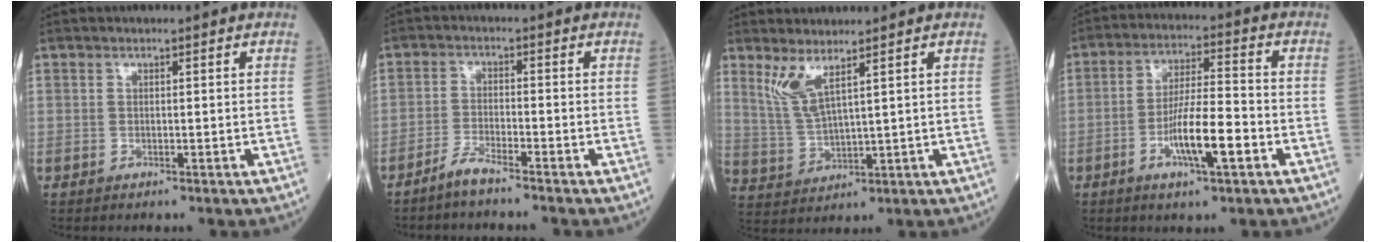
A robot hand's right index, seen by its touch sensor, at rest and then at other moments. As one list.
[{"total": 3.2, "force": [-2.9, -0.2, 1.5], "torque": [-0.039, -0.007, -0.060]}, {"total": 5.1, "force": [3.3, 0.4, 3.9], "torque": [-0.094, -0.009, 0.080]}, {"total": 9.2, "force": [-3.4, 1.2, 8.5], "torque": [-0.157, 0.000, -0.058]}]